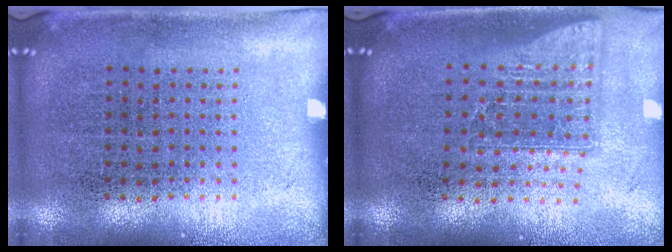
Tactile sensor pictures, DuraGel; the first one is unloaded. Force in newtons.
{"total": 1.5, "press": 1.2, "slide": 1.0}